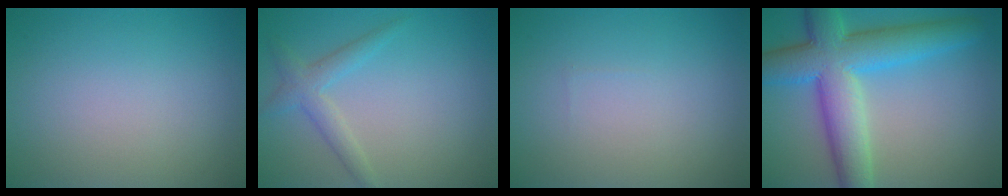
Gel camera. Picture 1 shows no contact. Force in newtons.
{"total": 2.4, "press": 2.4, "slide": 0.2}
{"total": 0.0}
{"total": 9.6, "press": 9.6, "slide": 0.3}